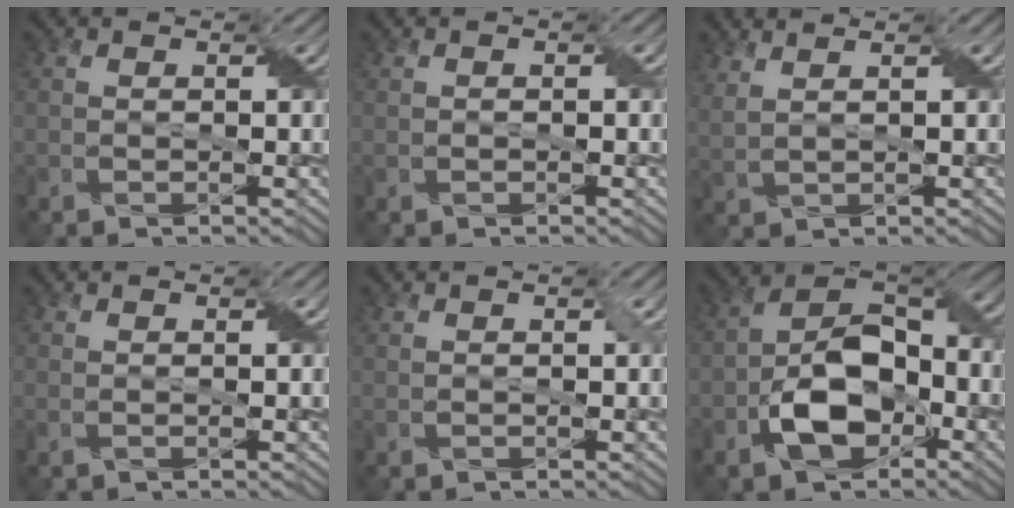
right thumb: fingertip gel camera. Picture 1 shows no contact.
{"total": 0.5, "force": [0.0, 0.3, 0.4], "torque": [-0.009, 0.002, 0.001]}
{"total": 3.6, "force": [2.5, 1.1, 2.2], "torque": [-0.044, 0.016, 0.031]}
{"total": 0.6, "force": [0.4, -0.1, 0.4], "torque": [-0.011, 0.004, 0.006]}
{"total": 0.7, "force": [0.5, 0.0, 0.5], "torque": [-0.014, 0.005, 0.007]}
{"total": 11.1, "force": [-4.1, 6.8, 7.8], "torque": [-0.145, 0.003, -0.081]}